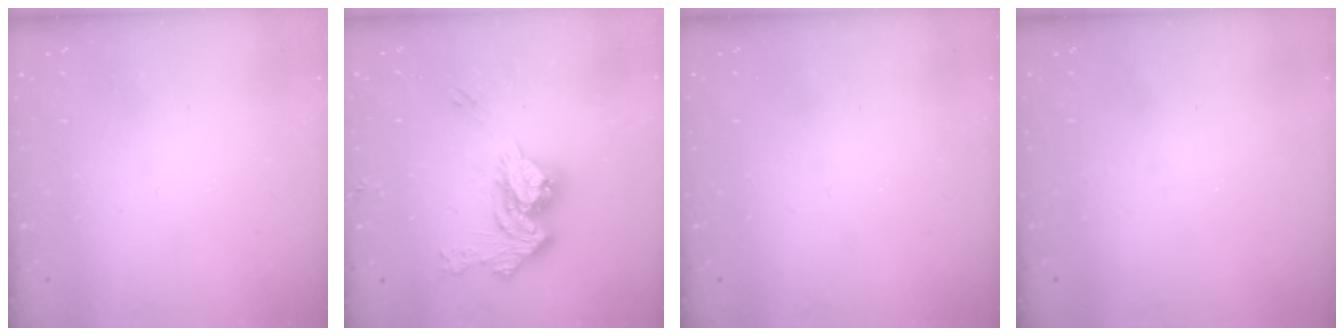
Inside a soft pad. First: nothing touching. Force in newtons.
{"total": 14.1, "press": 14.1, "slide": 0.2}
{"total": 0.0}
{"total": 0.0}